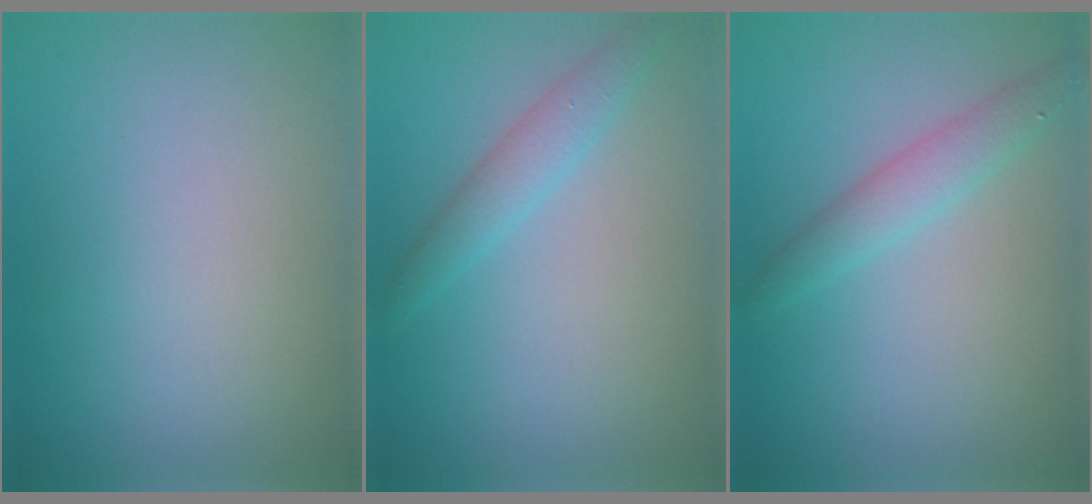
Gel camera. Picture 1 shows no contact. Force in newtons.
{"total": 2.1, "press": 2.1, "slide": 0.1}
{"total": 2.3, "press": 2.3, "slide": 0.0}